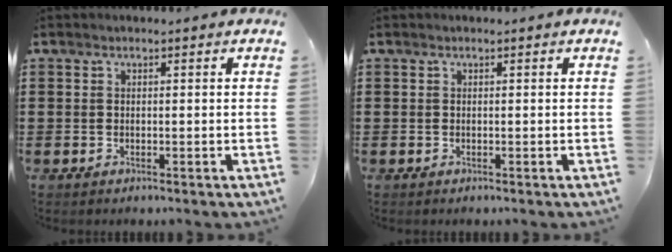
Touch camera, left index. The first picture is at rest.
{"total": 0.0}